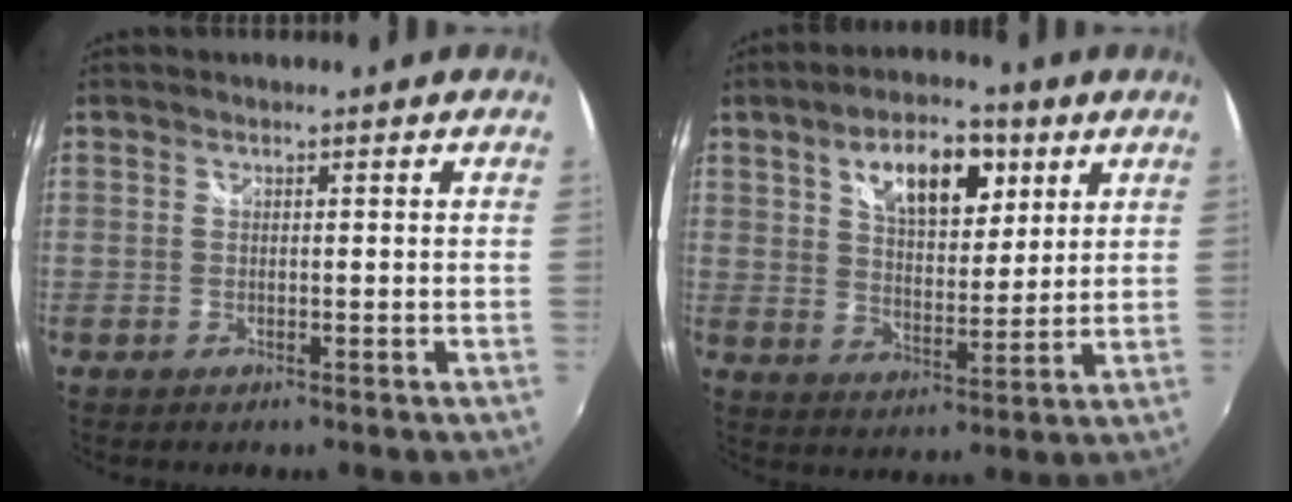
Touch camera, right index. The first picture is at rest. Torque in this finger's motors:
{"motor_torque": [0.24, 0.36, 0.53, 0.12]}